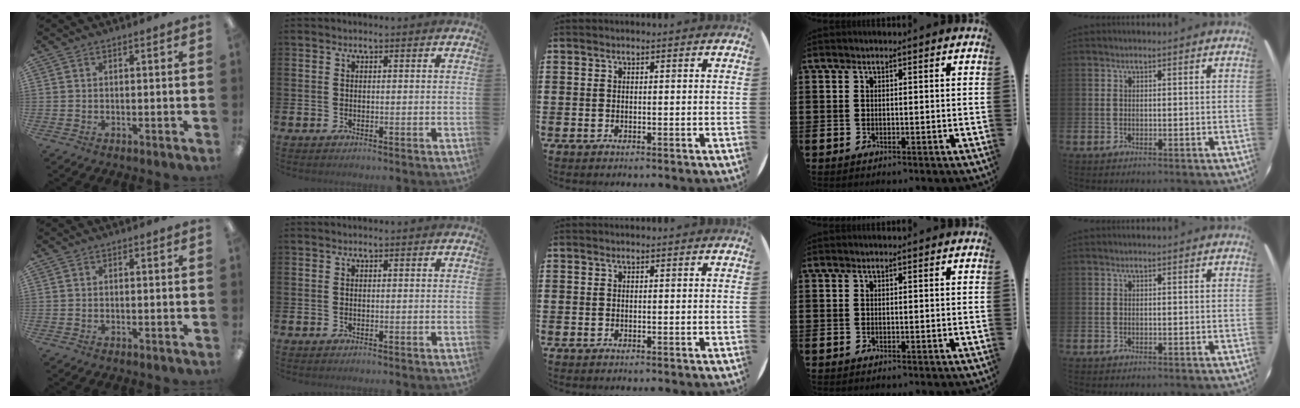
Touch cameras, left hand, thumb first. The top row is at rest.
{}